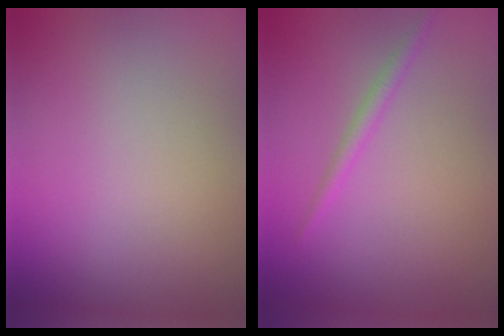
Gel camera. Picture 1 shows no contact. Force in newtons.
{"total": 1.4, "press": 1.4, "slide": 0.1}